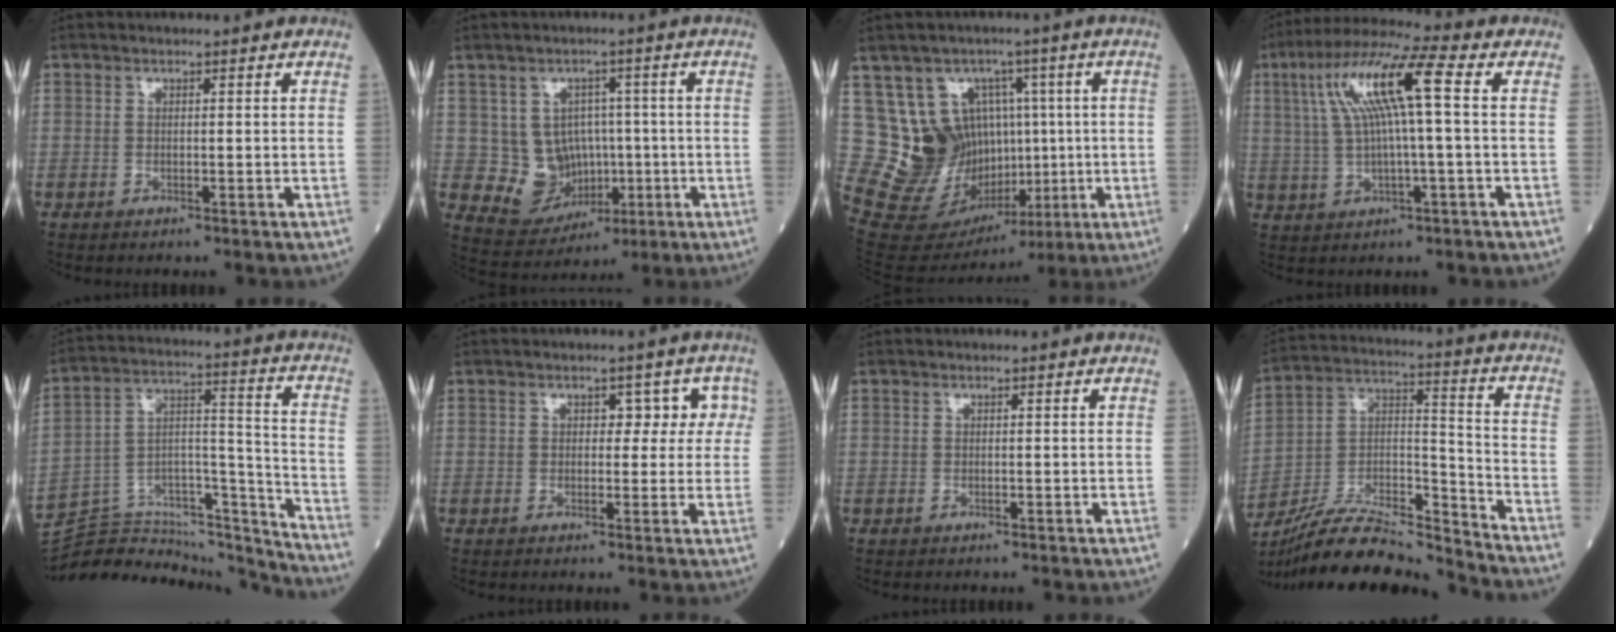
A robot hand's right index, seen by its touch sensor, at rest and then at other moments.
{"total": 7.6, "force": [0.0, 6.8, 3.4], "torque": [-0.059, 0.018, 0.022]}
{"total": 16.7, "force": [2.6, 13.5, 9.4], "torque": [-0.182, 0.055, 0.093]}
{"total": 12.0, "force": [2.6, 0.8, 11.7], "torque": [-0.229, 0.031, 0.046]}
{"total": 22.2, "force": [-21.5, 3.3, 4.7], "torque": [-0.091, 0.031, -0.314]}
{"total": 4.0, "force": [1.1, 2.9, 2.5], "torque": [-0.012, 0.021, 0.008]}
{"total": 0.0}
{"total": 17.7, "force": [-17.0, 0.5, 5.2], "torque": [-0.095, 0.022, -0.301]}